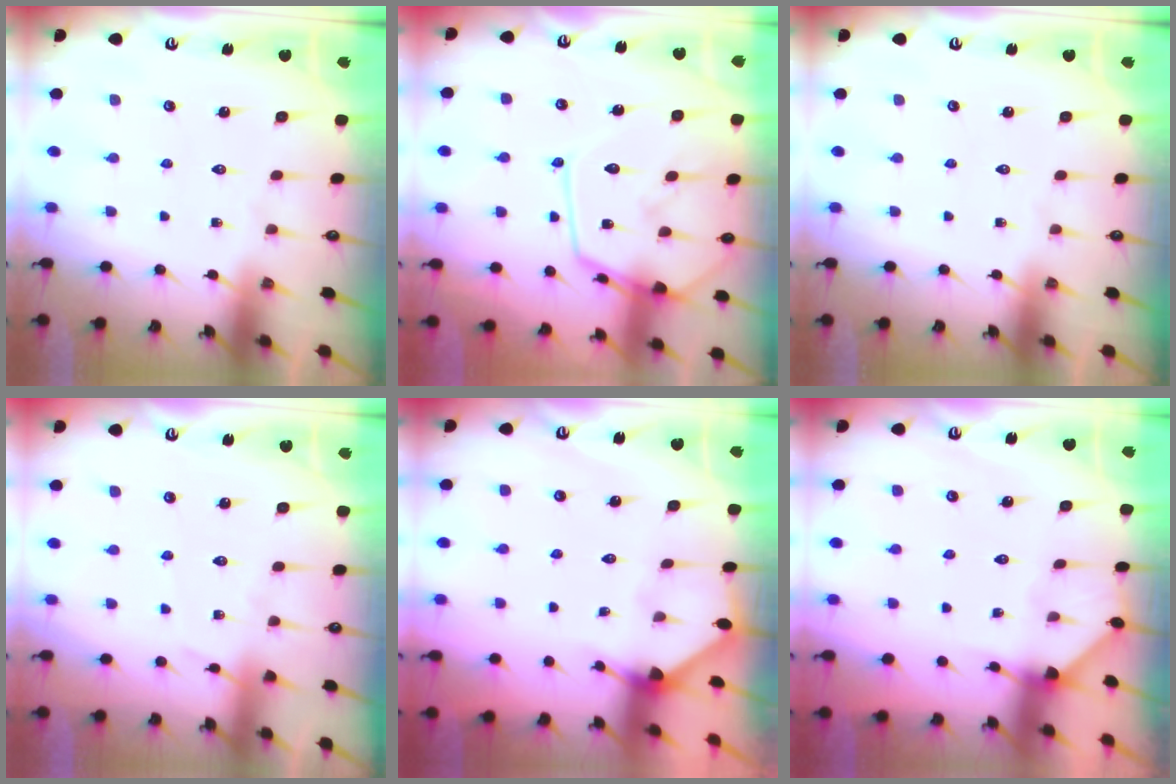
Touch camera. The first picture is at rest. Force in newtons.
{"total": 15.3, "press": 15.2, "slide": 1.2}
{"total": 0.0}
{"total": 3.8, "press": 3.8, "slide": 0.5}
{"total": 2.7, "press": 2.7, "slide": 0.2}
{"total": 2.8, "press": 2.8, "slide": 0.2}